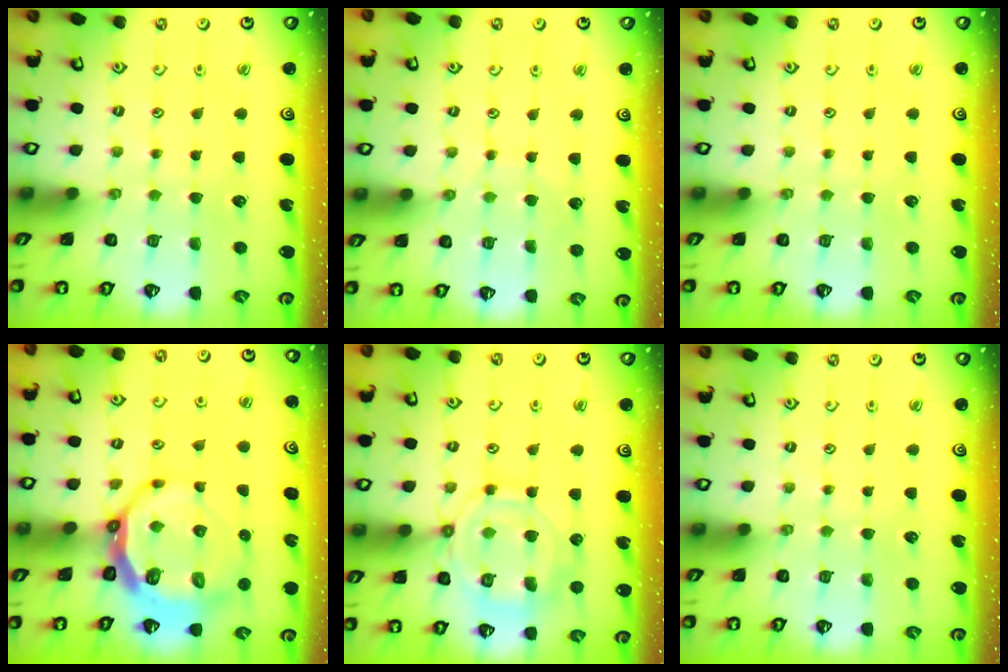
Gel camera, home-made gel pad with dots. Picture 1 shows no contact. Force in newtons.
{"total": 4.4, "press": 4.3, "slide": 0.4}
{"total": 0.0}
{"total": 10.2, "press": 9.3, "slide": 4.2}
{"total": 13.3, "press": 13.2, "slide": 1.2}
{"total": 0.0}